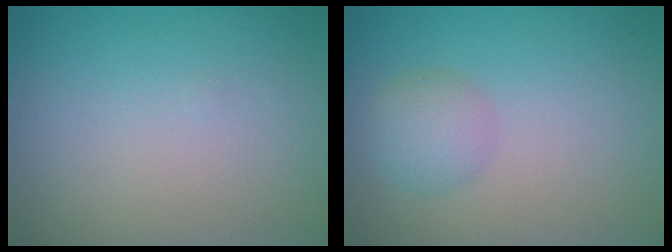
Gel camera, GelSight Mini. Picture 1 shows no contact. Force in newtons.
{"total": 2.4, "press": 2.4, "slide": 0.0}